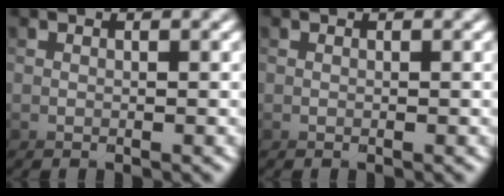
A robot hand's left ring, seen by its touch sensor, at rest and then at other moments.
{"total": 0.0}